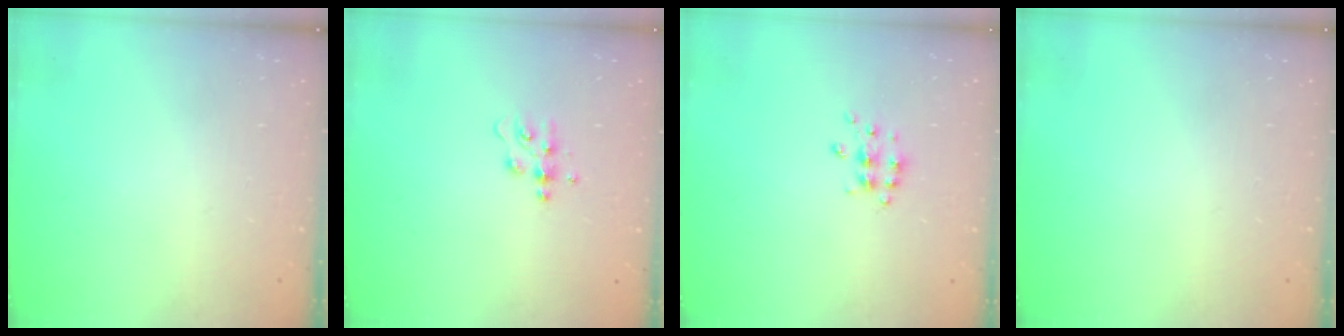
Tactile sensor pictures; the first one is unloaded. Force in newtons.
{"total": 5.1, "press": 5.1, "slide": 0.5}
{"total": 5.3, "press": 5.2, "slide": 0.5}
{"total": 0.0}